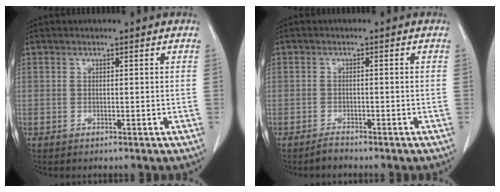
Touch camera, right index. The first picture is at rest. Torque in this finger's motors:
{"motor_torque": [-1.15, 0.09, -0.43, -0.16]}